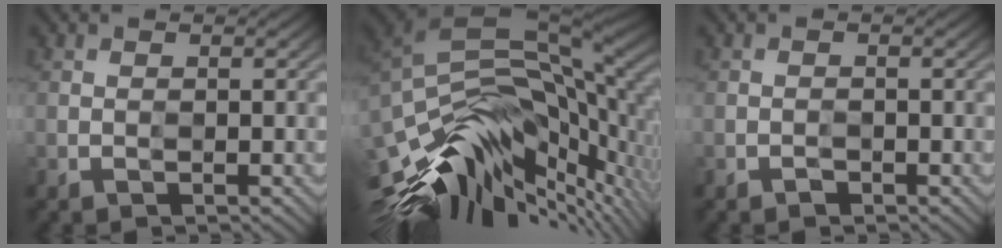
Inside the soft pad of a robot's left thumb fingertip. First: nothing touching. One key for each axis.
{"total": 14.4, "fx": -4.7, "fy": 7.0, "fz": 11.7, "tx": -0.236, "ty": -0.003, "tz": -0.082}
{"total": 0.9, "fx": -0.9, "fy": 0.2, "fz": -0.1, "tx": 0.006, "ty": 0.002, "tz": -0.014}